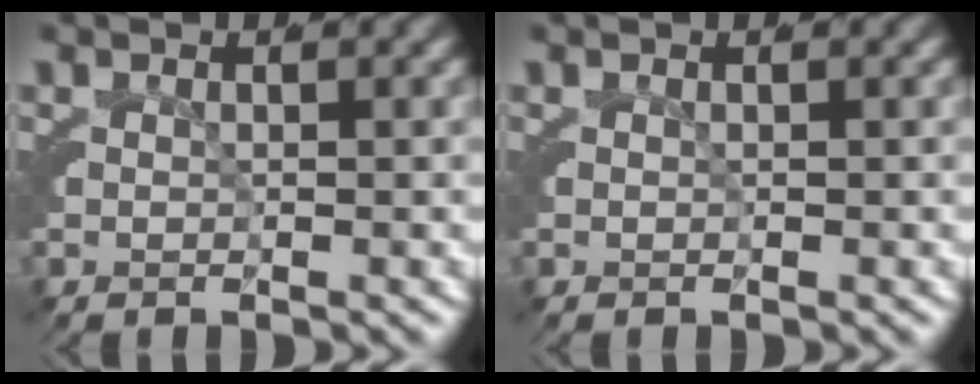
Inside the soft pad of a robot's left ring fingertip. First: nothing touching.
{"total": 0.0}